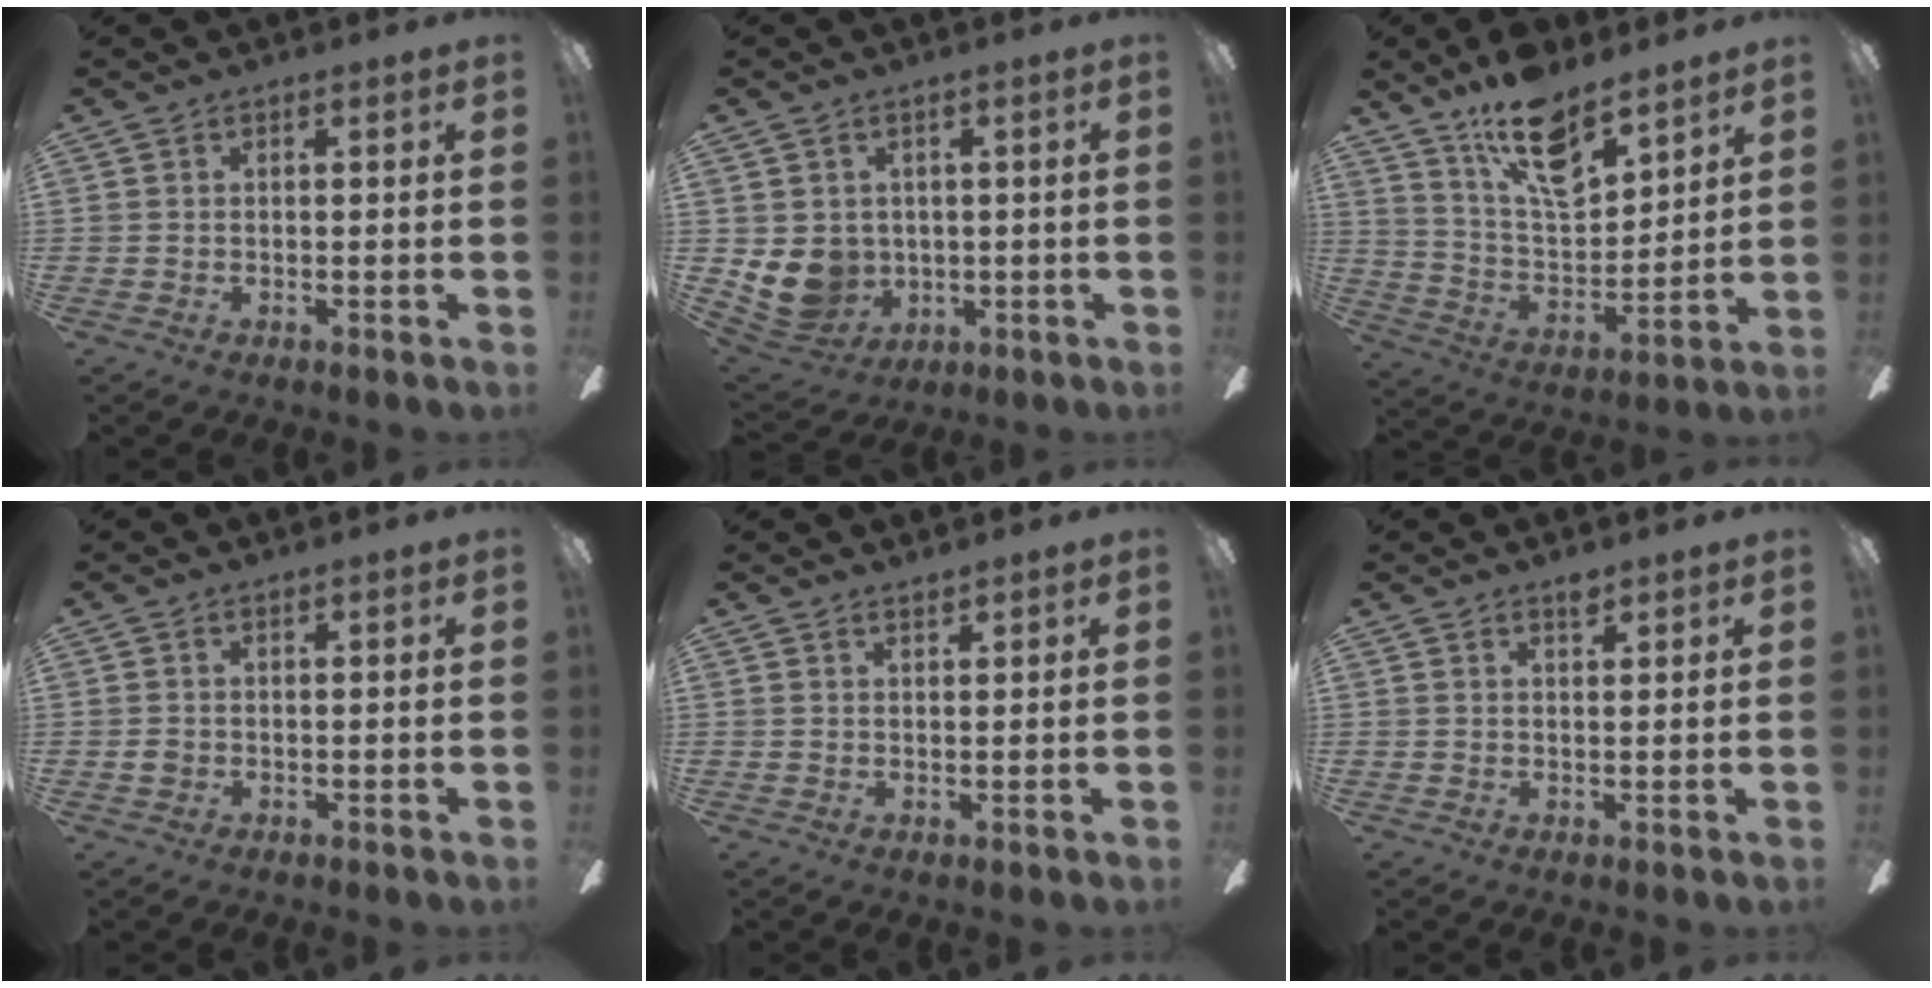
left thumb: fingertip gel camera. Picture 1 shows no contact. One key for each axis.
{"total": 9.1, "fx": 0.6, "fy": 8.3, "fz": 3.5, "tx": -0.112, "ty": -0.013, "tz": 0.016}
{"total": 16.9, "fx": 11.8, "fy": 7.1, "fz": 9.8, "tx": -0.172, "ty": -0.062, "tz": 0.208}
{"total": 0.9, "fx": 0.0, "fy": 0.8, "fz": 0.4, "tx": -0.006, "ty": 0.004, "tz": -0.001}
{"total": 1.4, "fx": 1.4, "fy": 0.0, "fz": 0.1, "tx": -0.003, "ty": -0.002, "tz": 0.026}
{"total": 1.7, "fx": 1.6, "fy": 0.4, "fz": 0.6, "tx": 0.002, "ty": -0.008, "tz": 0.025}